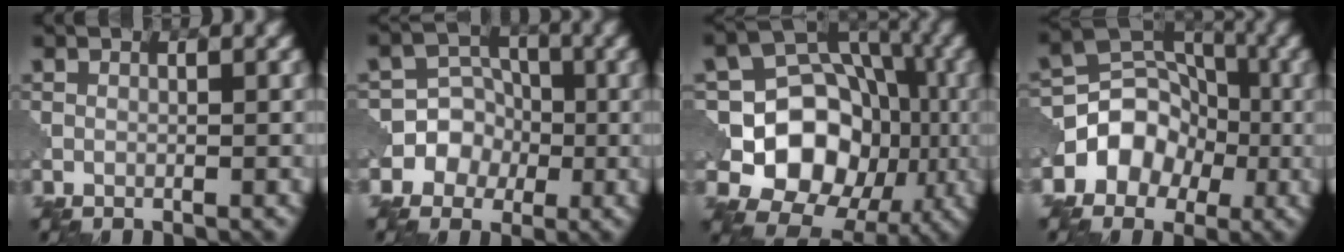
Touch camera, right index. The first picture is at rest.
{"total": 6.4, "force": [-1.9, 6.0, 1.4], "torque": [-0.006, 0.024, -0.057]}
{"total": 11.5, "force": [-2.4, 9.0, 6.9], "torque": [-0.100, 0.001, -0.051]}
{"total": 5.7, "force": [-2.0, 4.7, 2.6], "torque": [-0.022, 0.015, -0.047]}